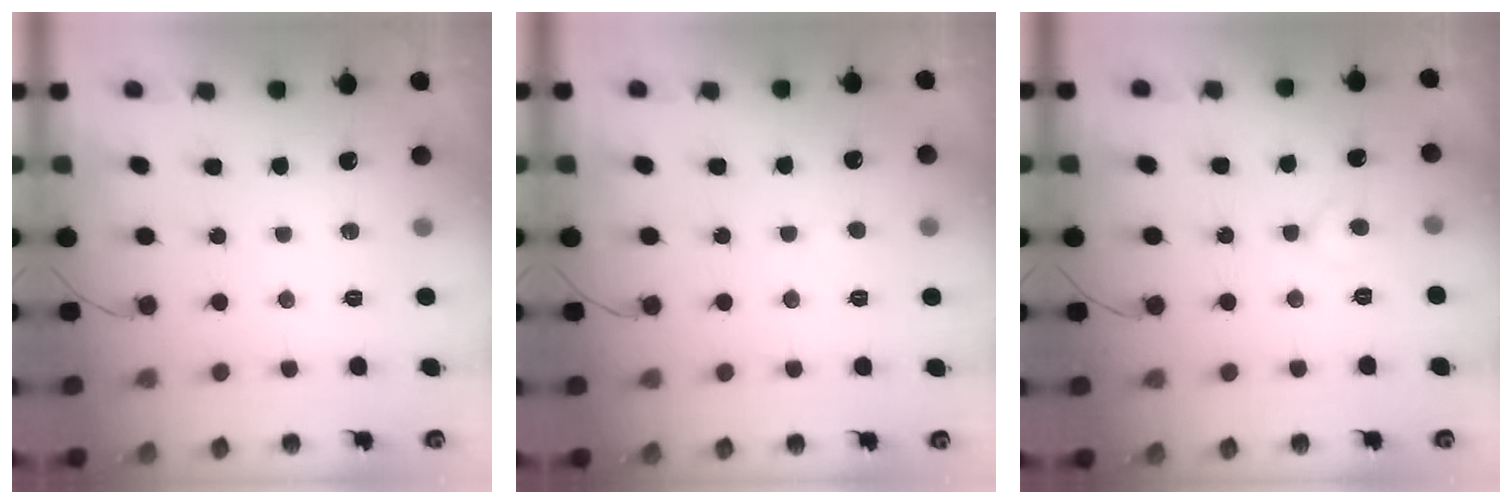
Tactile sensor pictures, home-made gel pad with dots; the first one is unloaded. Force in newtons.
{"total": 1.8, "press": 1.7, "slide": 0.1}
{"total": 4.6, "press": 4.6, "slide": 0.4}